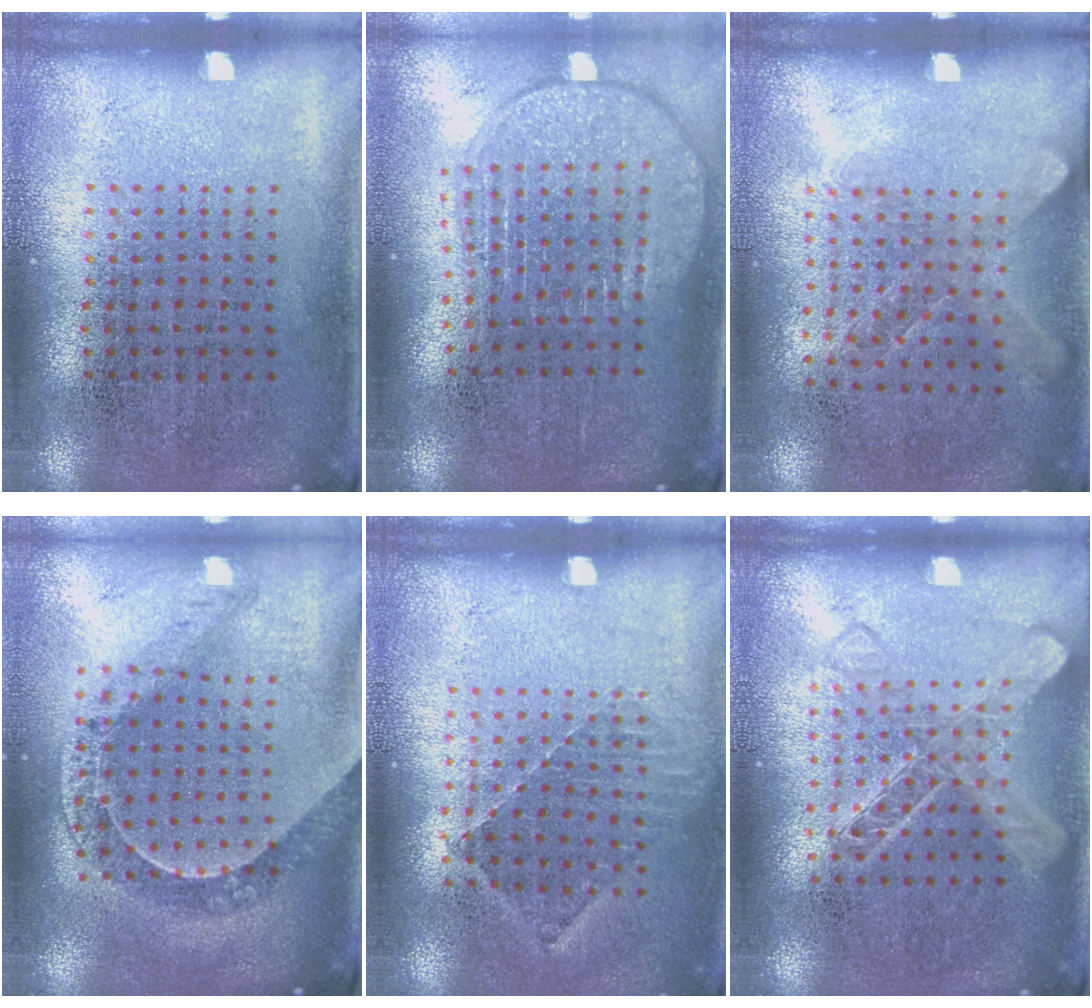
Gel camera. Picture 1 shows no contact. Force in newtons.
{"total": 1.9, "press": 1.6, "slide": 1.0}
{"total": 1.2, "press": 1.0, "slide": 0.7}
{"total": 1.0, "press": 1.0, "slide": 0.3}
{"total": 1.0, "press": 0.9, "slide": 0.2}
{"total": 1.5, "press": 1.5, "slide": 0.3}